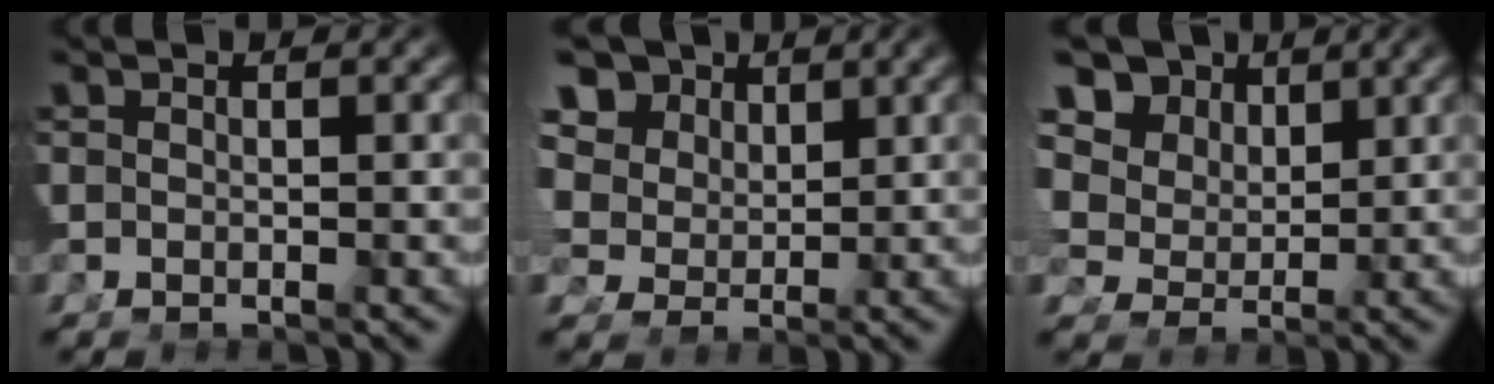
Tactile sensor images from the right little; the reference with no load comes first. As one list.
[{"total": 9.2, "force": [3.5, 6.8, 5.1], "torque": [-0.114, -0.012, 0.059]}, {"total": 10.7, "force": [3.8, 8.0, 6.0], "torque": [-0.132, -0.011, 0.061]}]